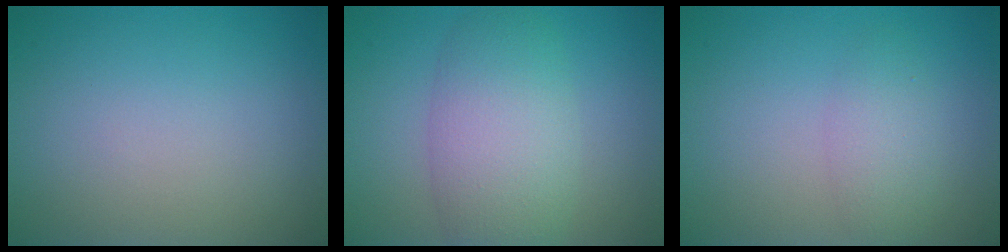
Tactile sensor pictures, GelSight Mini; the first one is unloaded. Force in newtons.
{"total": 6.3, "press": 6.3, "slide": 0.3}
{"total": 2.2, "press": 2.1, "slide": 0.2}